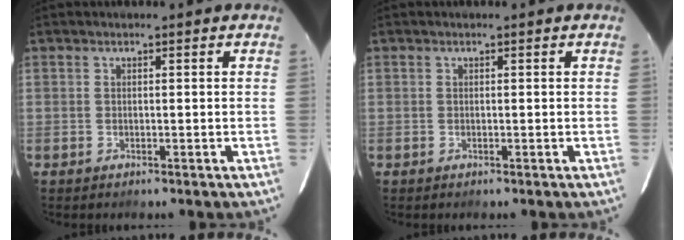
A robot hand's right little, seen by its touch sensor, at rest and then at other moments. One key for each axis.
{"total": 0.0}